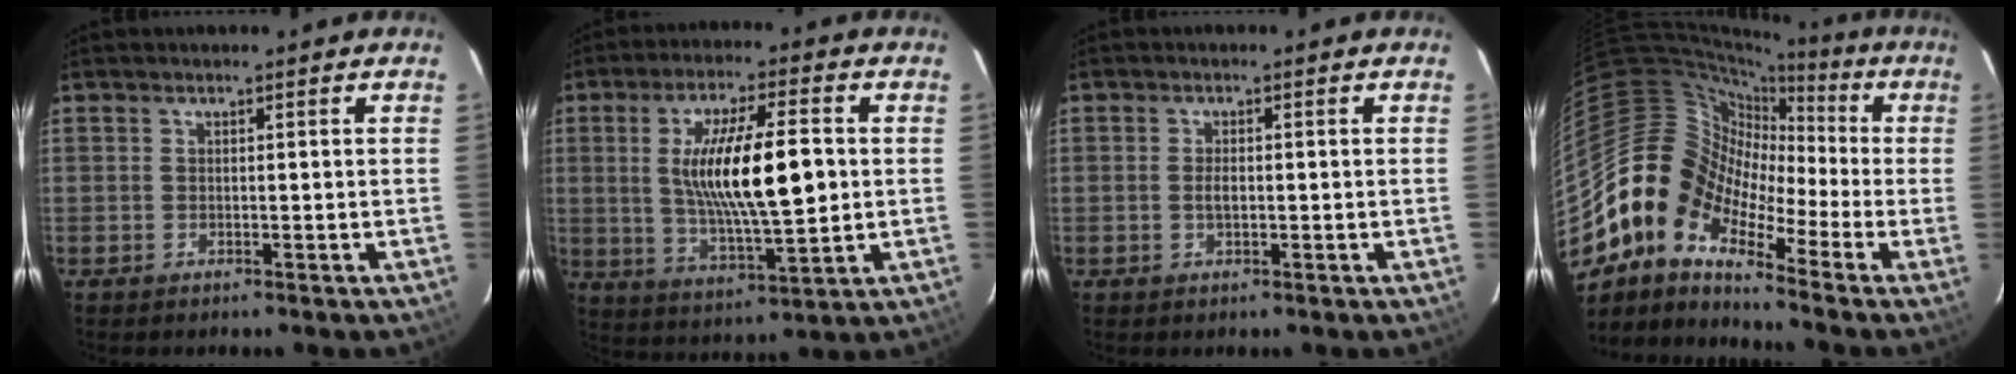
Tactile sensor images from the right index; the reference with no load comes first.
{"total": 16.0, "force": [1.2, 4.0, 15.4], "torque": [-0.275, -0.004, 0.030]}
{"total": 1.7, "force": [0.0, 0.8, 1.5], "torque": [-0.029, 0.001, -0.001]}
{"total": 10.4, "force": [-6.2, 6.9, 4.8], "torque": [-0.075, 0.024, -0.152]}